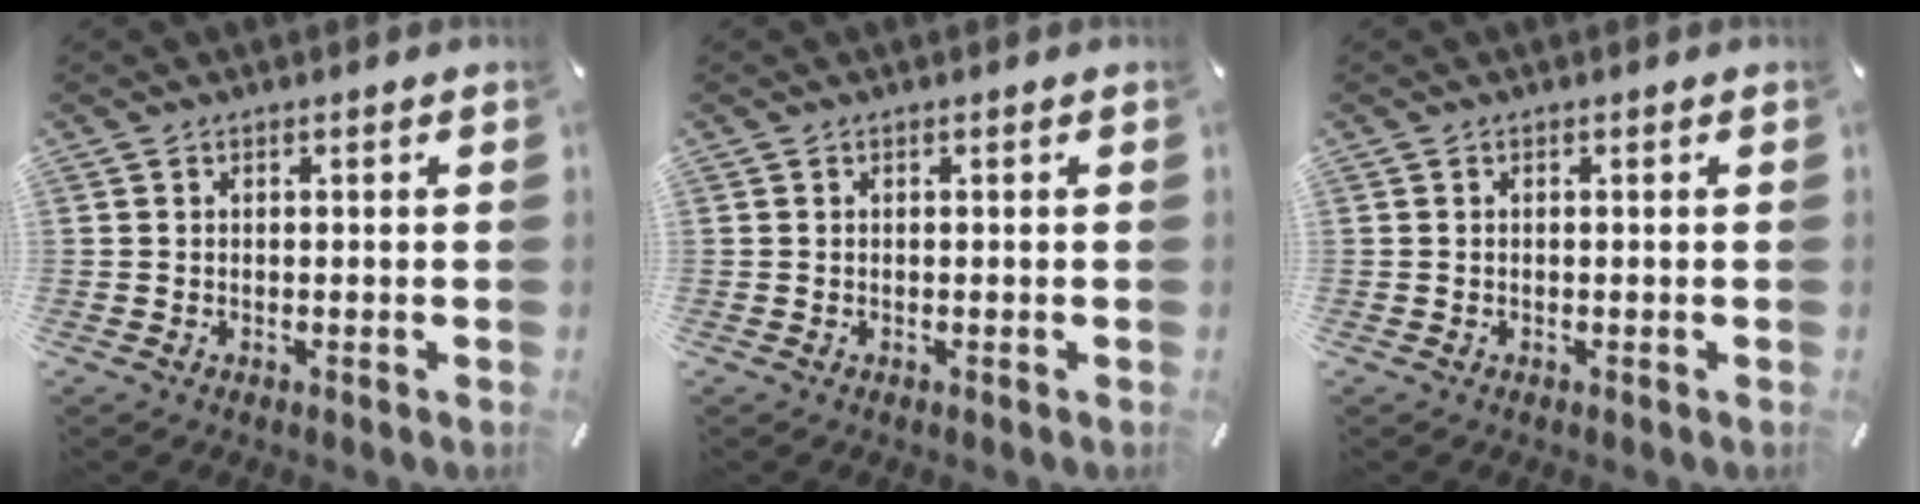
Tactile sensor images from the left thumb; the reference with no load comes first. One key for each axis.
{"total": 0.0}
{"total": 0.0}